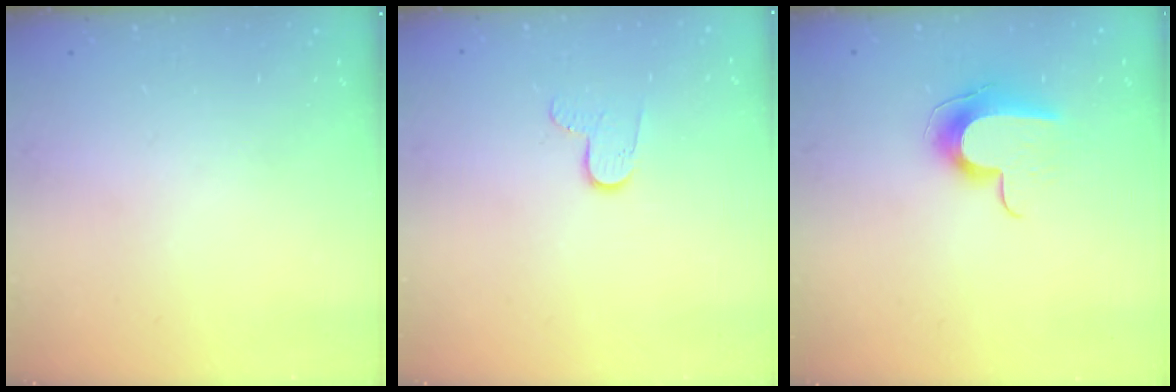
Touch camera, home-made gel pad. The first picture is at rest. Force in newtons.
{"total": 5.9, "press": 5.9, "slide": 0.6}
{"total": 9.9, "press": 9.9, "slide": 0.1}